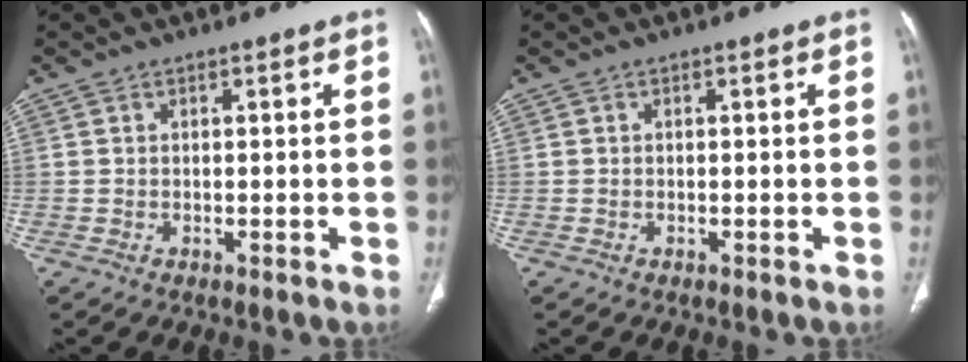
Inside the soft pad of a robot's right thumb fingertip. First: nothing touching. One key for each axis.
{"total": 0.0}